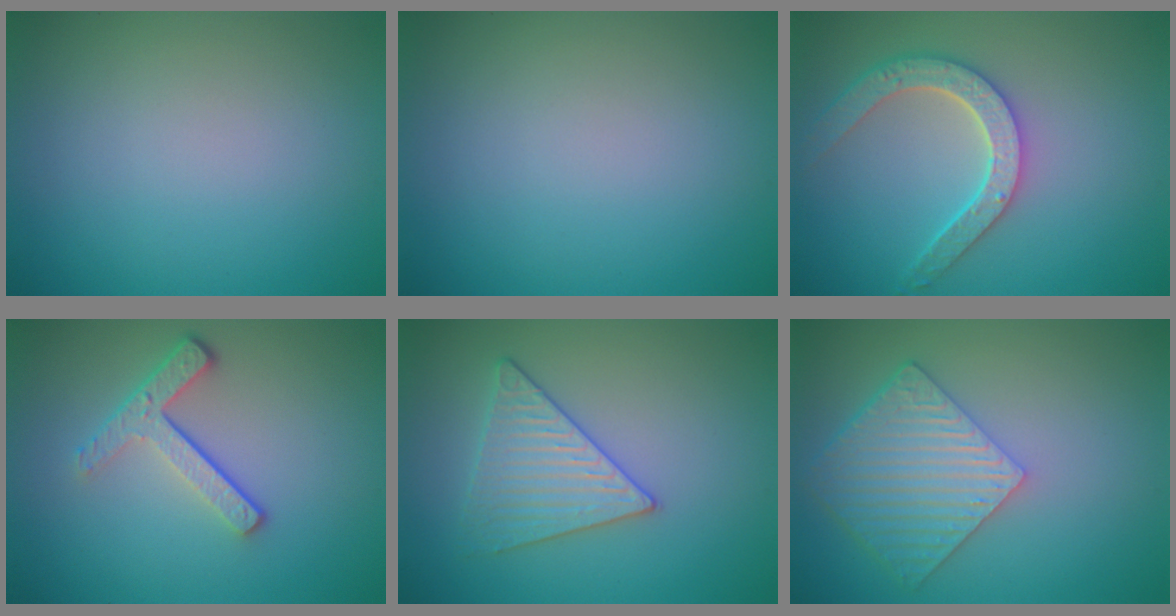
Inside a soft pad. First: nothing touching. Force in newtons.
{"total": 0.0}
{"total": 4.6, "press": 3.8, "slide": 2.6}
{"total": 3.7, "press": 2.7, "slide": 2.5}
{"total": 3.5, "press": 3.4, "slide": 0.6}
{"total": 6.1, "press": 4.5, "slide": 4.1}